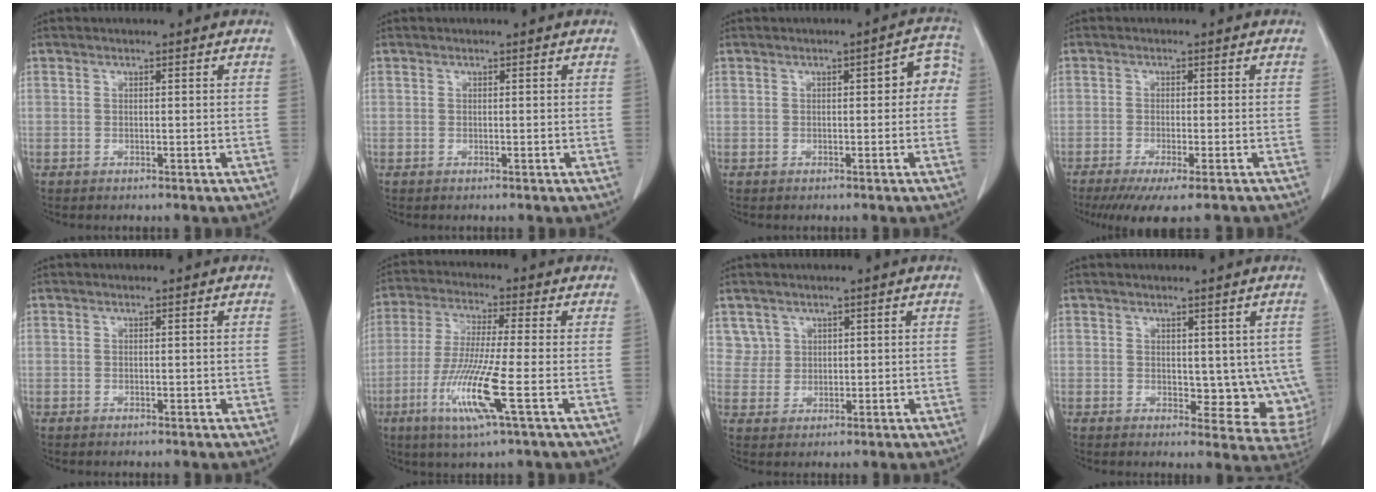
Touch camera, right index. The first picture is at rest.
{"total": 0.0}
{"total": 4.4, "force": [0.4, 1.8, 4.0], "torque": [-0.035, 0.027, -0.001]}
{"total": 8.8, "force": [-6.8, 0.8, 5.6], "torque": [-0.074, -0.018, -0.103]}
{"total": 0.7, "force": [0.1, 0.5, 0.4], "torque": [-0.001, 0.002, 0.001]}
{"total": 11.1, "force": [-3.9, -0.4, 10.4], "torque": [-0.215, -0.027, -0.081]}
{"total": 3.3, "force": [1.9, 2.7, -0.4], "torque": [0.023, 0.004, 0.032]}
{"total": 8.2, "force": [1.0, 4.8, 6.6], "torque": [-0.053, -0.009, 0.020]}